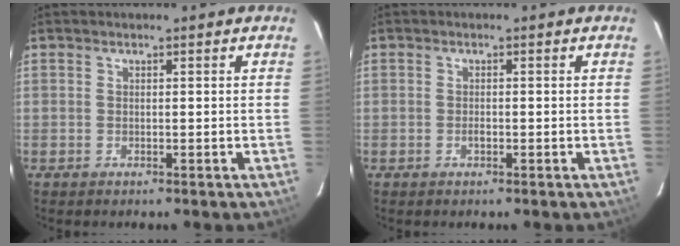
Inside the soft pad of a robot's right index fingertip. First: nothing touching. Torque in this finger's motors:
{"motor_torque": [0.38, 0.30, 0.19, 0.01]}